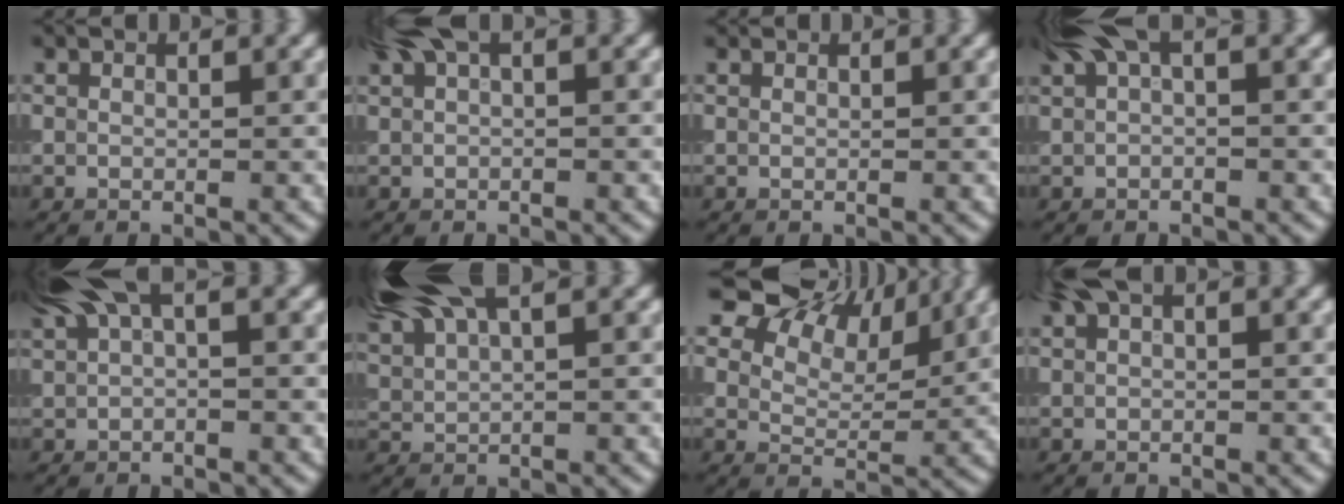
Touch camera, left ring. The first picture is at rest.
{"total": 2.3, "force": [1.3, 0.6, 1.8], "torque": [-0.032, 0.003, 0.021]}
{"total": 0.0}
{"total": 3.1, "force": [1.6, 0.9, 2.4], "torque": [-0.044, 0.006, 0.024]}
{"total": 4.0, "force": [2.2, 1.2, 3.1], "torque": [-0.057, 0.010, 0.036]}
{"total": 7.3, "force": [5.1, 2.0, 4.8], "torque": [-0.097, 0.017, 0.086]}
{"total": 10.8, "force": [7.5, 5.6, 5.4], "torque": [-0.098, 0.008, 0.127]}
{"total": 1.9, "force": [1.1, 0.6, 1.4], "torque": [-0.023, 0.002, 0.018]}